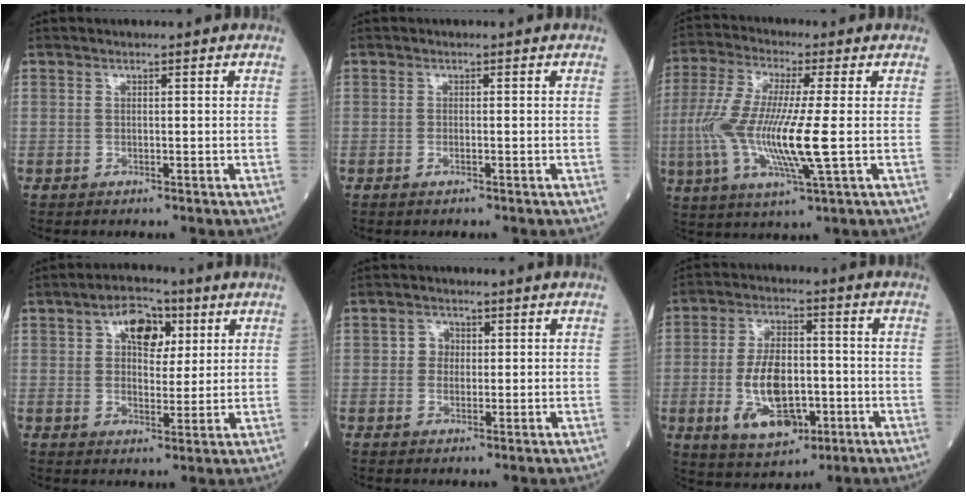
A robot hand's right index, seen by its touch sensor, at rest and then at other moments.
{"total": 0.7, "force": [-0.4, 0.1, 0.6], "torque": [-0.014, -0.001, -0.006]}
{"total": 13.6, "force": [-1.5, 1.3, 13.5], "torque": [-0.293, -0.013, -0.036]}
{"total": 7.3, "force": [2.9, 4.2, 5.2], "torque": [-0.079, 0.021, 0.046]}
{"total": 2.3, "force": [0.3, 2.1, 0.9], "torque": [-0.009, 0.006, 0.001]}
{"total": 11.6, "force": [-3.0, 6.0, 9.5], "torque": [-0.188, 0.001, -0.045]}